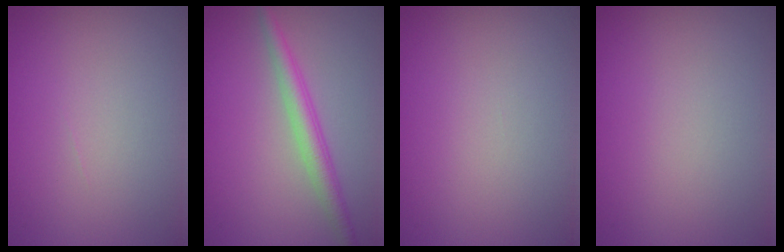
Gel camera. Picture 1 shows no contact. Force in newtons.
{"total": 2.8, "press": 2.8, "slide": 0.1}
{"total": 0.0}
{"total": 0.0}